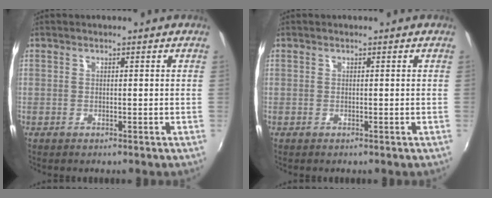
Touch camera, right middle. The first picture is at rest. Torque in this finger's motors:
{"motor_torque": [0.08, -0.18, 0.03, 0.01]}